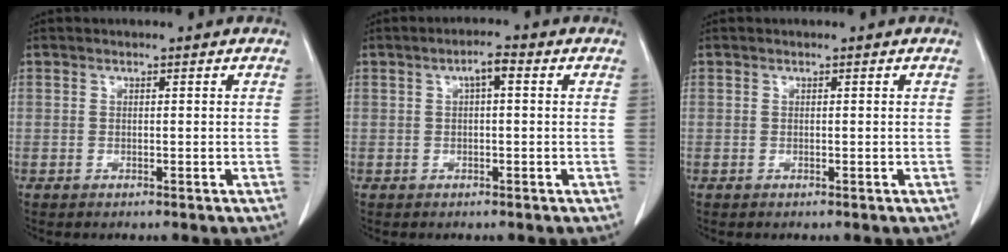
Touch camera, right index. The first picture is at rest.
{"total": 2.6, "force": [0.7, 0.6, 2.5], "torque": [-0.041, 0.008, 0.010]}
{"total": 0.0}